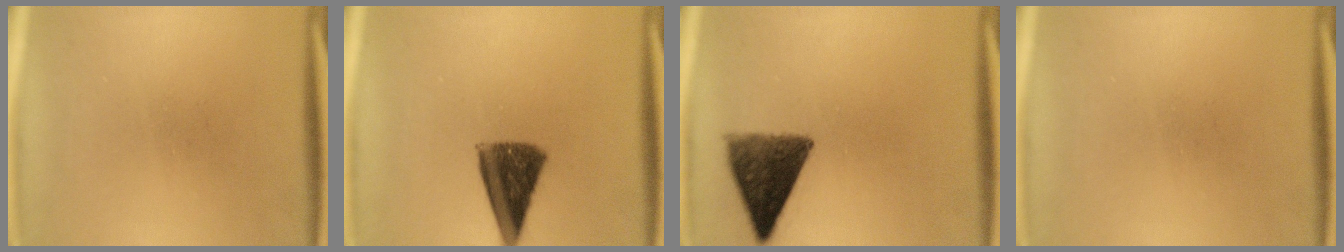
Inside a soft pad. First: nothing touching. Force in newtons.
{"total": 10.0}
{"total": 9.5}
{"total": 0.0}